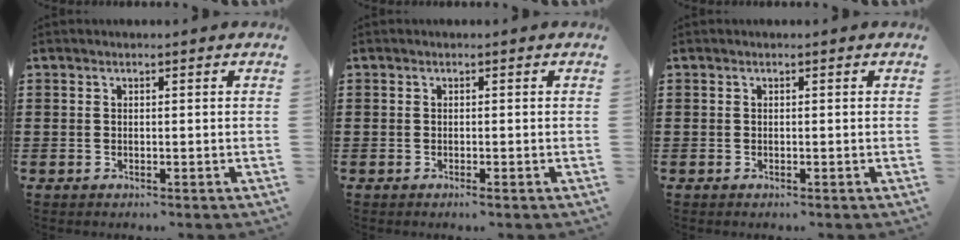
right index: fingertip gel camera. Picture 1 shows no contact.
{"total": 0.5, "force": [-0.3, 0.0, 0.4], "torque": [-0.008, -0.002, -0.006]}
{"total": 0.0}